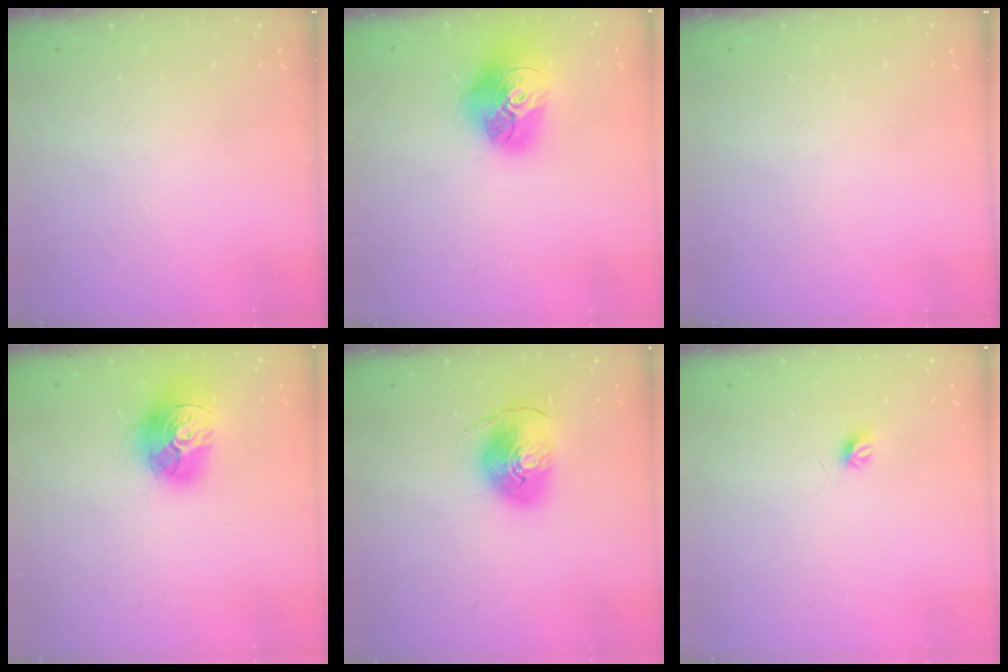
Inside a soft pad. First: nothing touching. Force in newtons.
{"total": 18.0, "press": 17.9, "slide": 1.9}
{"total": 0.0}
{"total": 17.1, "press": 17.0, "slide": 1.5}
{"total": 10.2, "press": 10.1, "slide": 1.1}
{"total": 4.1, "press": 4.0, "slide": 0.6}